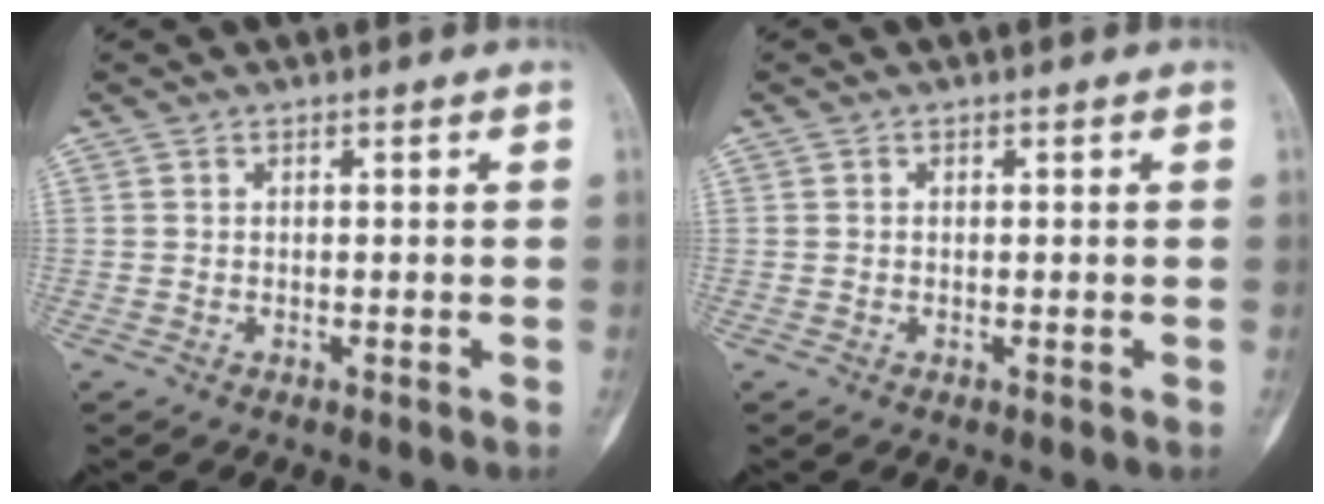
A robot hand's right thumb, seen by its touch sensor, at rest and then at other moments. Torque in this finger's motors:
{"motor_torque": [-0.26, 0.04, -0.16, 0.18, -0.03]}